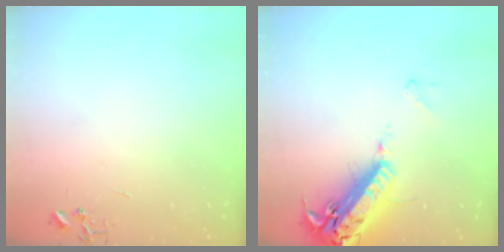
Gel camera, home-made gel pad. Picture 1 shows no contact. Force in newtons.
{"total": 21.2, "press": 20.7, "slide": 4.7}